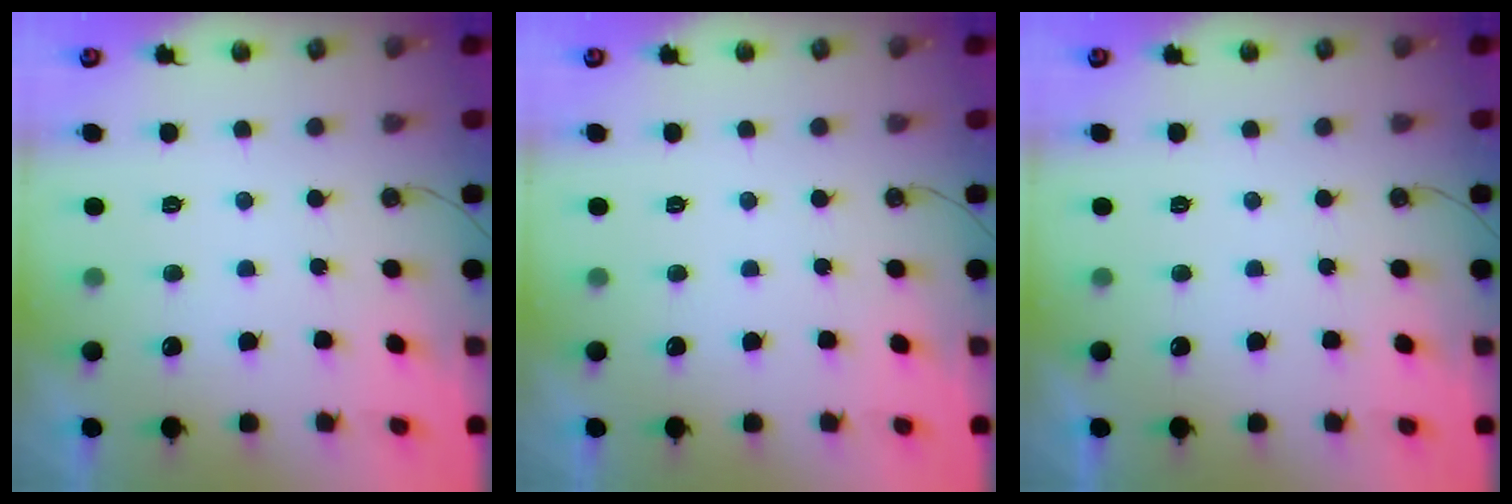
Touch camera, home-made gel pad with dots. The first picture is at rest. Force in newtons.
{"total": 0.0}
{"total": 0.0}